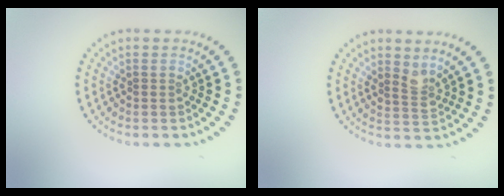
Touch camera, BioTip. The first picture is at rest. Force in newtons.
{"total": 1.8, "press": 1.4, "slide": 1.1}